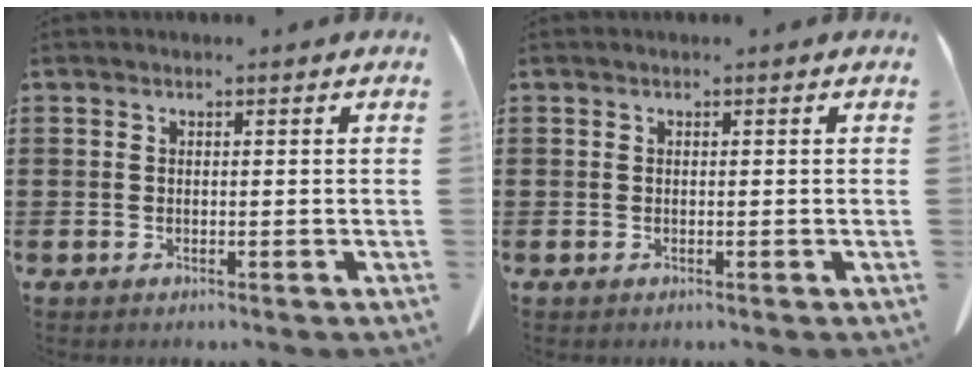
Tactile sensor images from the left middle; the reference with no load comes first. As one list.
[{"total": 0.0}]